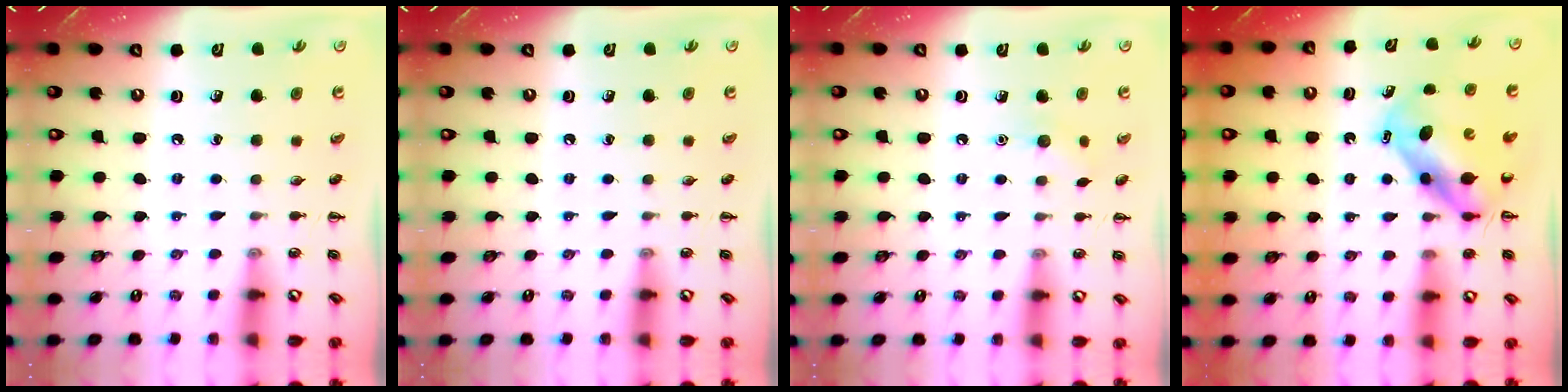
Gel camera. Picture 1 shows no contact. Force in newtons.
{"total": 0.0}
{"total": 6.4, "press": 6.2, "slide": 1.8}
{"total": 6.3, "press": 6.2, "slide": 1.3}